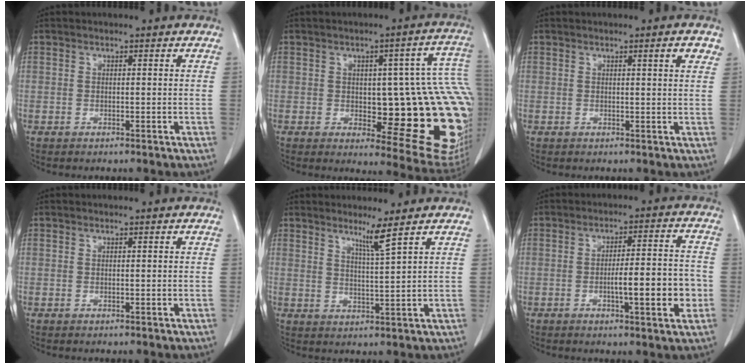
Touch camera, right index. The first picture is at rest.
{"total": 21.7, "force": [-1.6, 5.9, 20.8], "torque": [-0.165, 0.021, 0.001]}
{"total": 2.2, "force": [1.3, 0.0, 1.8], "torque": [-0.023, -0.002, 0.014]}
{"total": 0.0}
{"total": 3.5, "force": [2.5, -1.3, 2.1], "torque": [-0.038, -0.018, 0.050]}
{"total": 8.7, "force": [-2.3, 1.2, 8.3], "torque": [-0.126, 0.011, -0.031]}